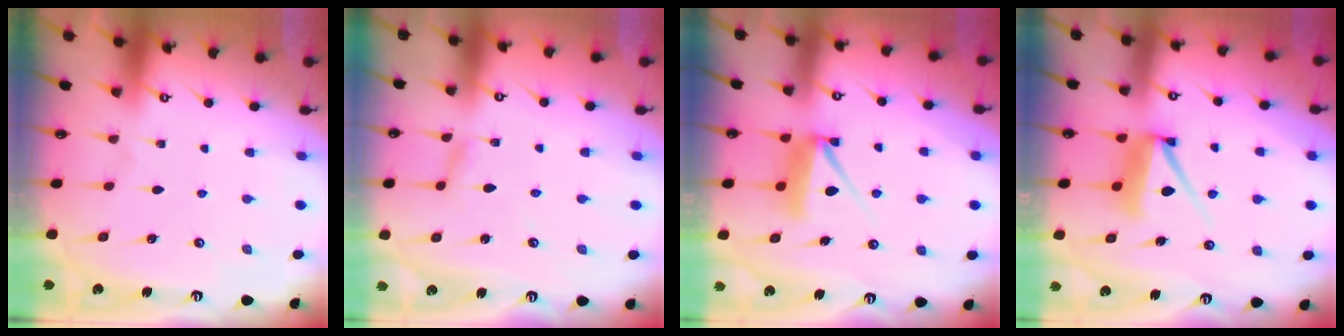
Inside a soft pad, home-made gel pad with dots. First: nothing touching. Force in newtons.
{"total": 2.4, "press": 2.4, "slide": 0.2}
{"total": 7.5, "press": 7.5, "slide": 0.6}
{"total": 8.3, "press": 8.2, "slide": 0.9}